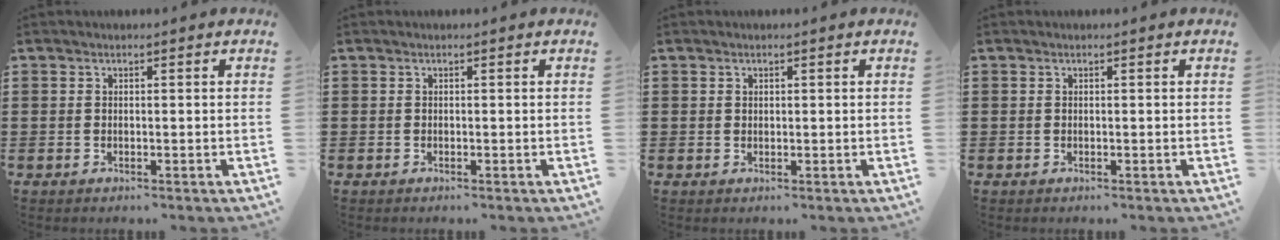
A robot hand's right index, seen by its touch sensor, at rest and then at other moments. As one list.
[{"total": 0.0}, {"total": 0.6, "force": [0.3, 0.5, 0.1], "torque": [-0.004, 0.002, 0.007]}, {"total": 0.0}]